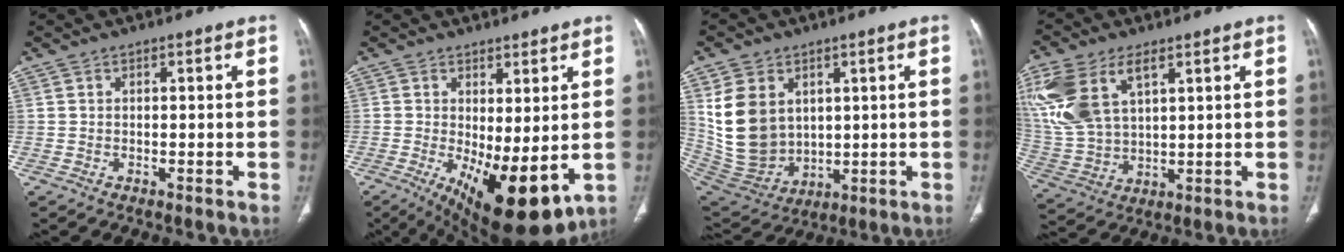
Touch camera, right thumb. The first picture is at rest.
{"total": 13.7, "force": [-2.2, 5.4, 12.4], "torque": [-0.189, -0.027, -0.012]}
{"total": 14.9, "force": [4.1, 11.3, 8.8], "torque": [-0.149, -0.019, 0.109]}
{"total": 16.7, "force": [7.3, 9.3, 11.9], "torque": [-0.272, -0.012, 0.151]}